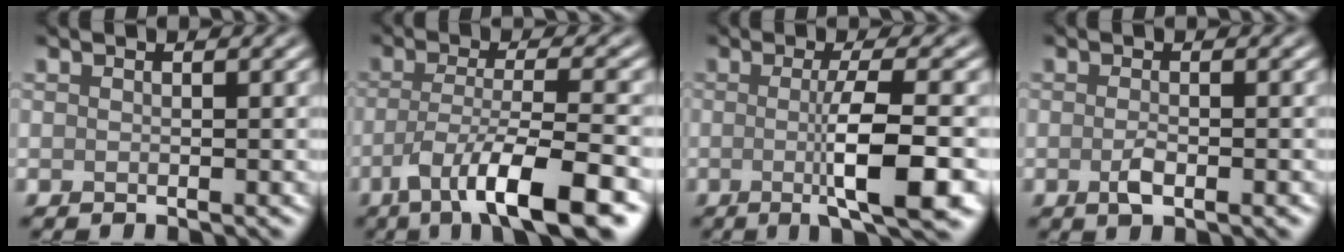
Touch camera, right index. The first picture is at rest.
{"total": 8.7, "force": [-4.2, 1.8, 7.3], "torque": [-0.118, -0.003, -0.076]}
{"total": 7.0, "force": [-1.0, 1.3, 6.8], "torque": [-0.107, -0.005, -0.016]}
{"total": 2.0, "force": [-0.7, 0.6, 1.7], "torque": [-0.033, -0.003, -0.014]}